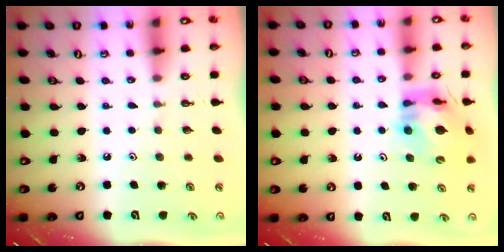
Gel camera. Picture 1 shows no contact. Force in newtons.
{"total": 12.5, "press": 12.4, "slide": 1.5}